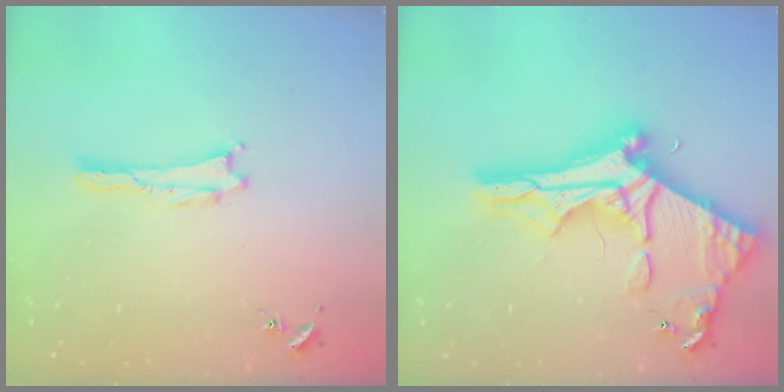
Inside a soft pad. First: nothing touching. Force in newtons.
{"total": 12.1, "press": 12.0, "slide": 1.4}